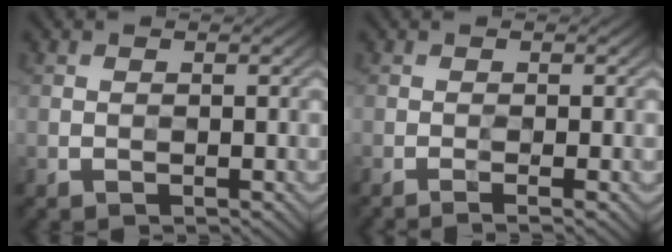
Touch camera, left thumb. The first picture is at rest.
{"total": 2.0, "force": [-1.1, -0.3, 1.6], "torque": [-0.035, 0.002, -0.020]}